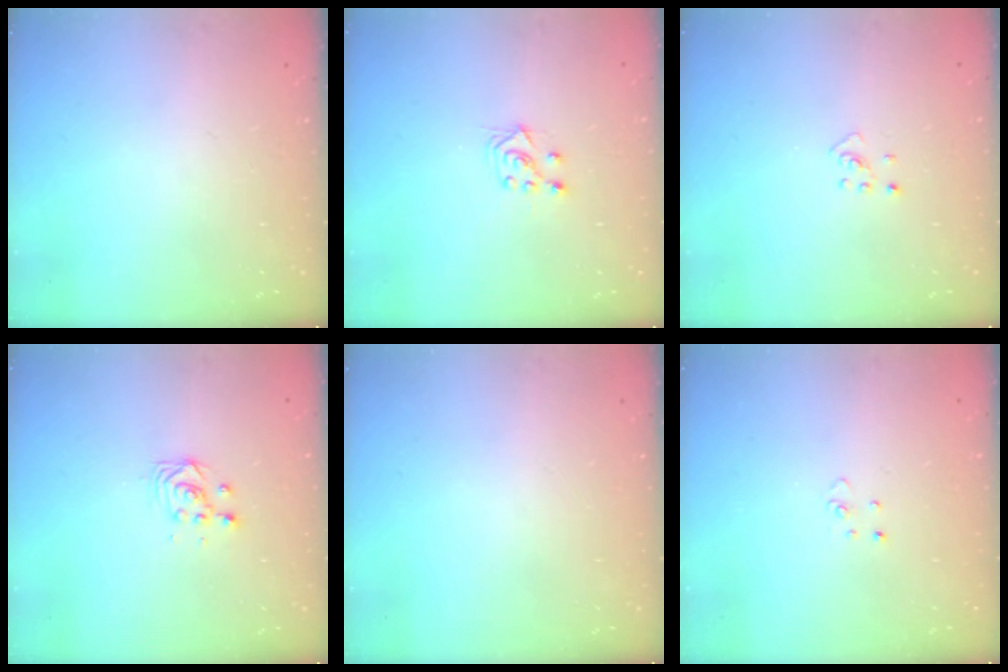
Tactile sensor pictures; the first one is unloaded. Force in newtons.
{"total": 5.7, "press": 5.7, "slide": 0.8}
{"total": 2.7, "press": 2.7, "slide": 0.5}
{"total": 3.4, "press": 3.4, "slide": 0.2}
{"total": 0.0}
{"total": 2.9, "press": 2.9, "slide": 0.2}